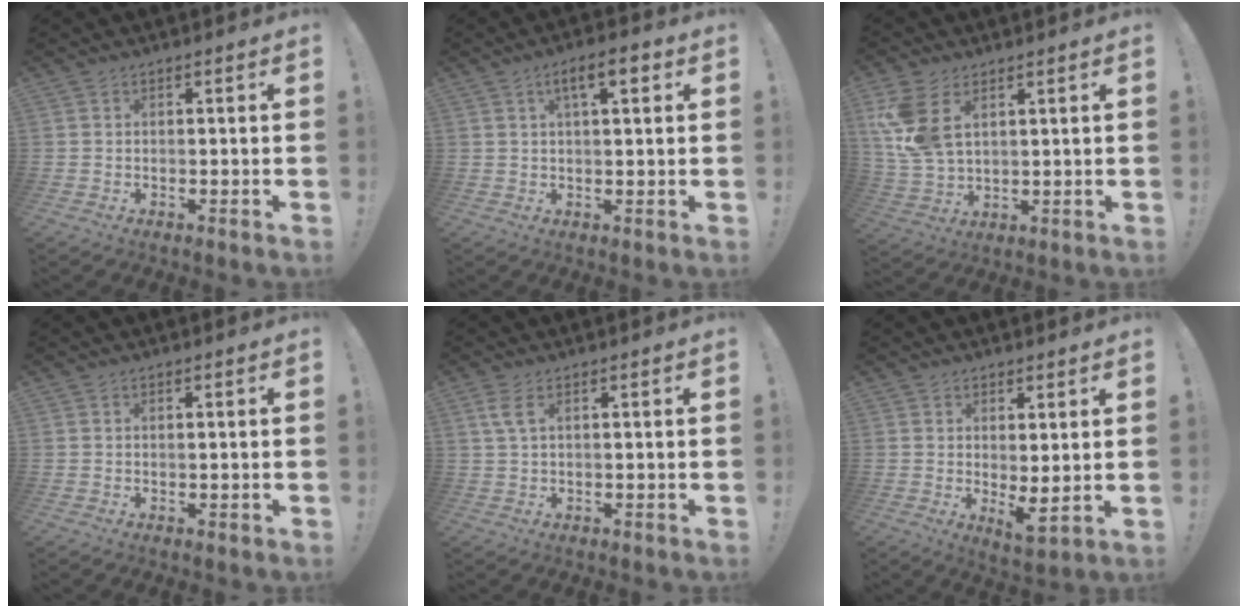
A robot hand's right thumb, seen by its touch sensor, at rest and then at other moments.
{"total": 6.5, "force": [2.6, 1.8, 5.7], "torque": [-0.084, -0.003, 0.036]}
{"total": 10.8, "force": [4.7, 6.2, 7.4], "torque": [-0.150, -0.016, 0.093]}
{"total": 0.6, "force": [0.3, 0.1, 0.5], "torque": [-0.007, -0.001, 0.005]}
{"total": 3.2, "force": [1.3, 1.0, 2.8], "torque": [-0.050, -0.003, 0.022]}
{"total": 4.2, "force": [0.9, 1.0, 4.0], "torque": [-0.043, -0.030, 0.021]}